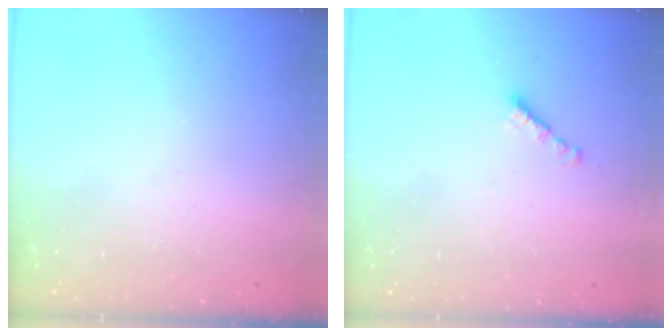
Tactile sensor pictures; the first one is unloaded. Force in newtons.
{"total": 2.1, "press": 2.1, "slide": 0.3}